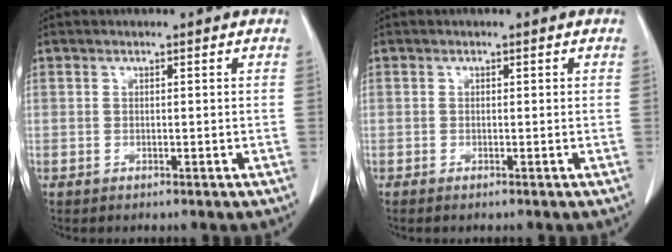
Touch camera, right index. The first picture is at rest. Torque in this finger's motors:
{"motor_torque": [-0.06, 0.09, -0.02, 0.01]}